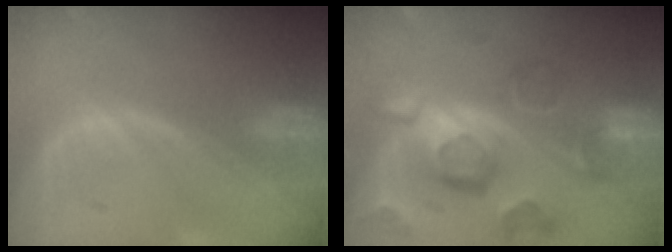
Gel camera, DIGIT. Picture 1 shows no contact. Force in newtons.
{"total": 12.3, "press": 10.7, "slide": 6.1}